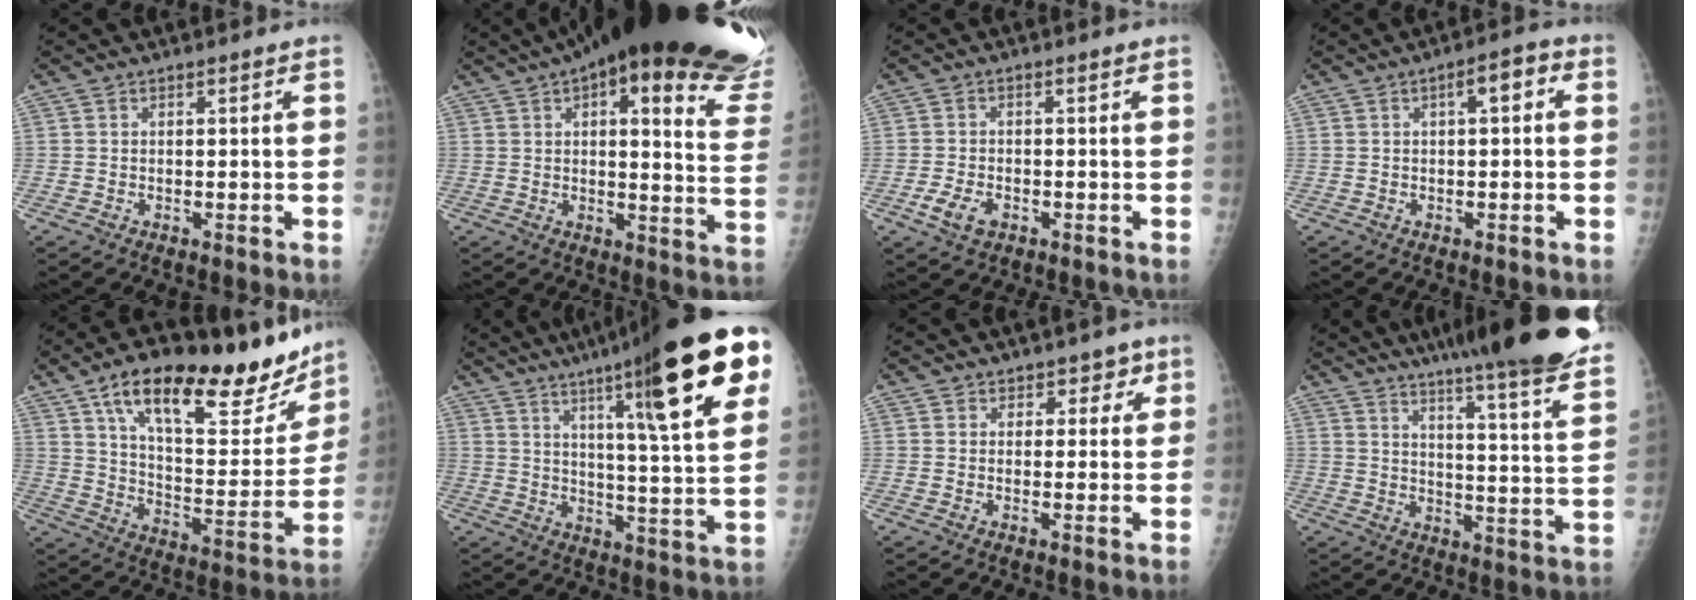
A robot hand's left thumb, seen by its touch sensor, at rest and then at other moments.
{"total": 31.4, "force": [20.0, 8.7, 22.6], "torque": [-0.225, -0.044, 0.245]}
{"total": 4.2, "force": [-2.0, 2.7, 2.5], "torque": [-0.043, 0.004, -0.036]}
{"total": 3.1, "force": [0.3, 1.6, 2.7], "torque": [-0.024, 0.017, -0.004]}
{"total": 28.5, "force": [18.6, 10.3, 19.0], "torque": [-0.239, -0.045, 0.288]}
{"total": 26.3, "force": [13.0, 3.8, 22.5], "torque": [-0.311, -0.032, 0.190]}
{"total": 3.6, "force": [2.0, 2.9, 0.7], "torque": [0.039, -0.007, 0.020]}
{"total": 26.9, "force": [20.9, 2.5, 16.8], "torque": [-0.224, -0.109, 0.272]}